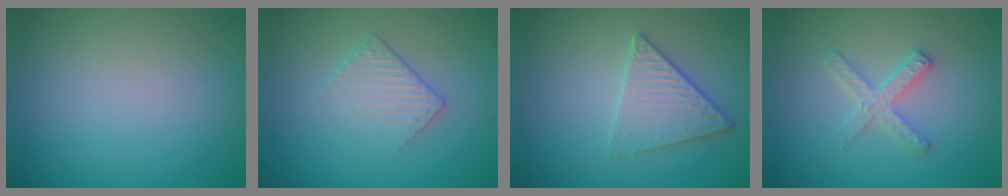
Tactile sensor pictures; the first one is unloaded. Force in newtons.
{"total": 3.0, "press": 2.9, "slide": 0.6}
{"total": 3.3, "press": 3.2, "slide": 0.9}
{"total": 2.6, "press": 2.5, "slide": 0.4}